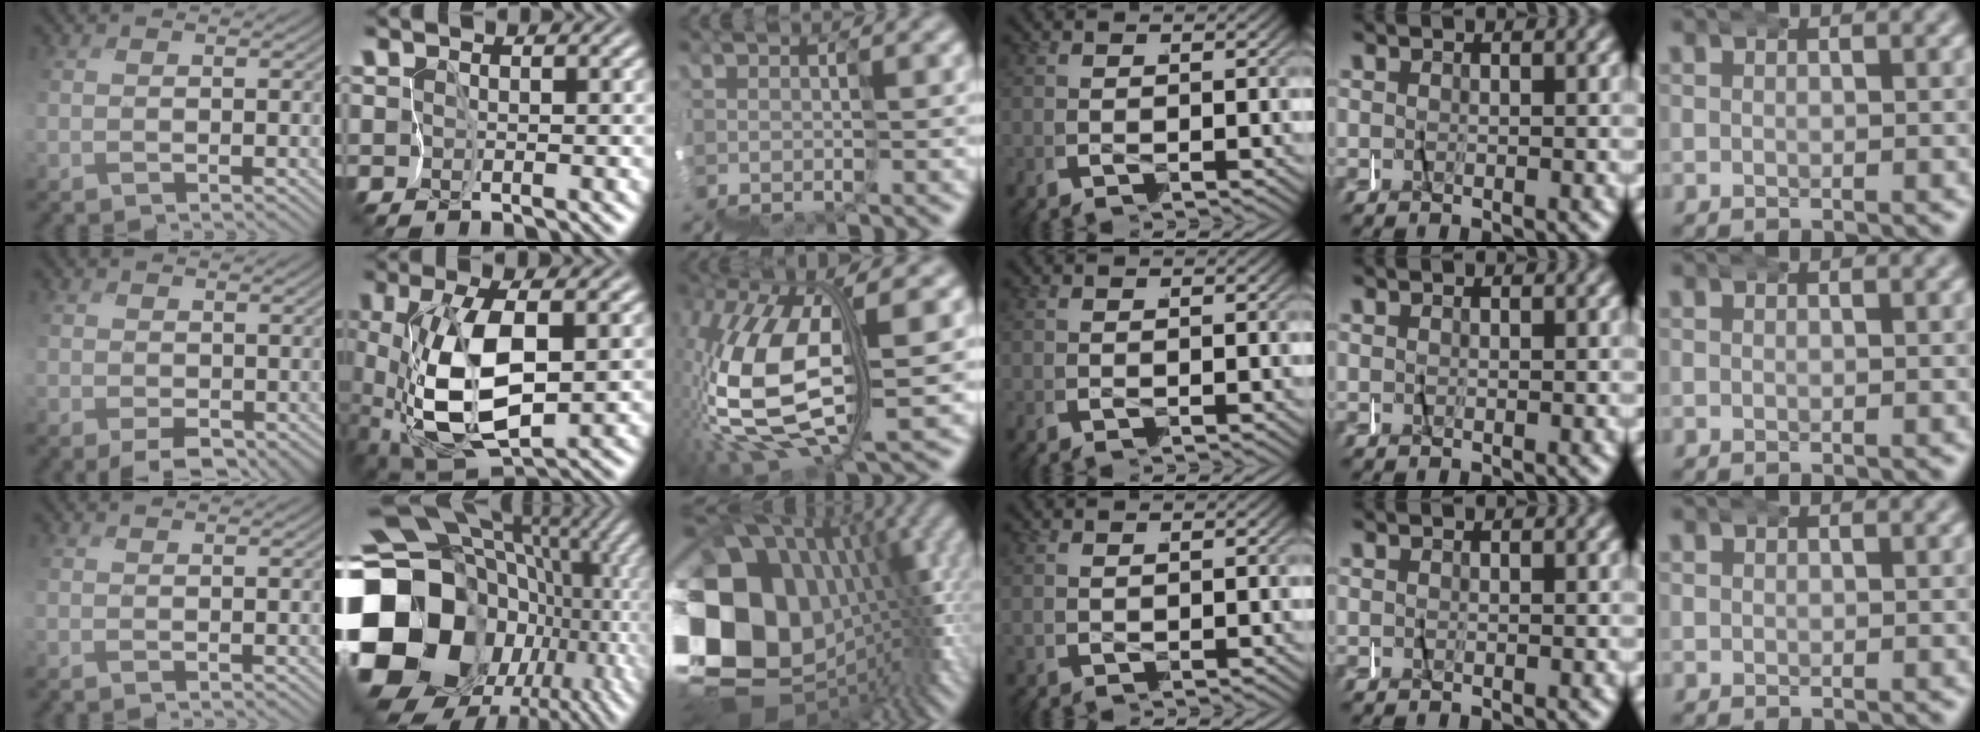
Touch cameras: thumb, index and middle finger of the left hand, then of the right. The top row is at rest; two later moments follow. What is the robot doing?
{"motion": "wrap", "object": "felt sheet"}